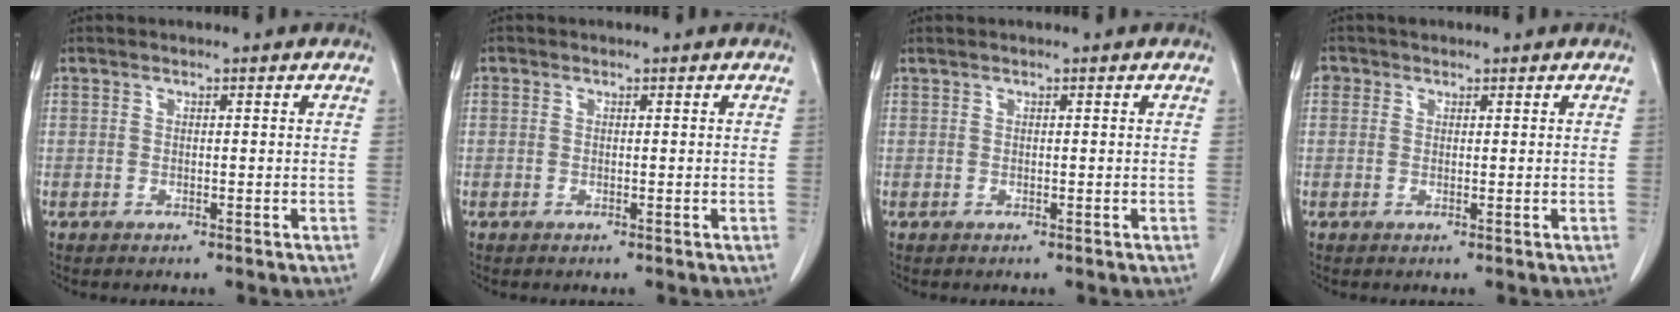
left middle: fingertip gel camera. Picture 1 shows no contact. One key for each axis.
{"total": 0.0}
{"total": 0.0}
{"total": 1.5, "fx": 0.6, "fy": 1.3, "fz": 0.2, "tx": 0.005, "ty": 0.007, "tz": 0.007}